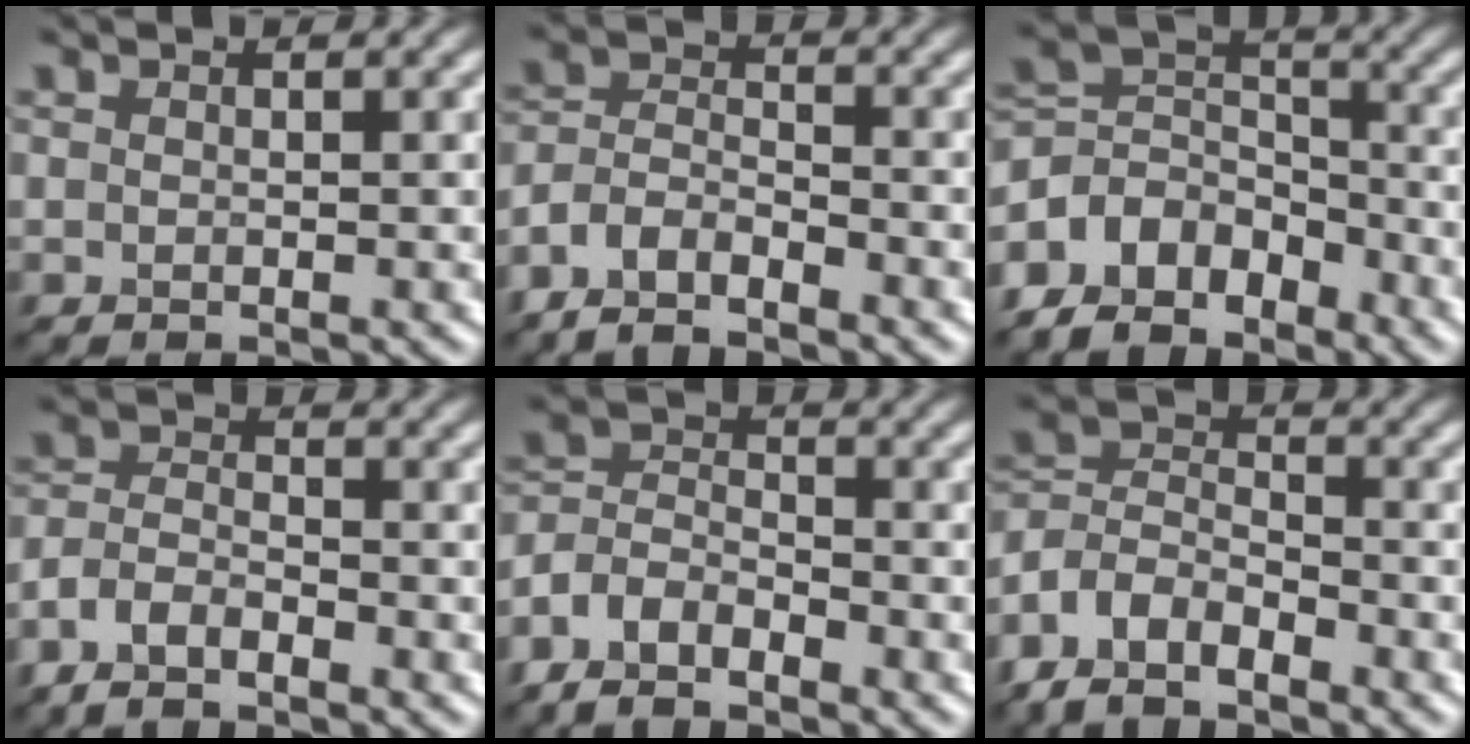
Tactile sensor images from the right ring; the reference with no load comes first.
{"total": 4.2, "force": [-3.4, 1.5, 2.0], "torque": [-0.034, 0.001, -0.076]}
{"total": 6.3, "force": [-4.1, 4.1, 2.3], "torque": [-0.032, 0.006, -0.087]}
{"total": 3.5, "force": [-2.5, 1.4, 2.0], "torque": [-0.038, 0.001, -0.061]}
{"total": 4.7, "force": [-3.4, 2.4, 2.2], "torque": [-0.043, 0.003, -0.077]}
{"total": 5.6, "force": [-4.0, 2.8, 2.6], "torque": [-0.051, 0.003, -0.089]}